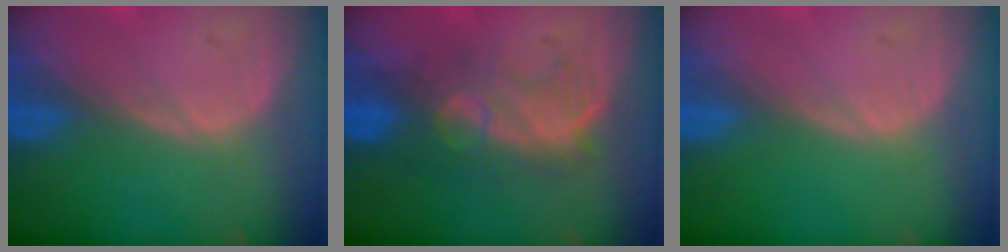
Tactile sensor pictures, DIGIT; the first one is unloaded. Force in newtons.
{"total": 7.8, "press": 7.7, "slide": 1.2}
{"total": 0.0}